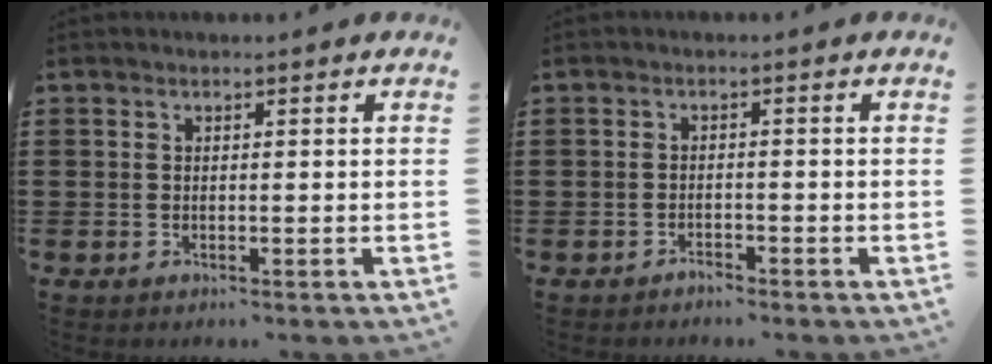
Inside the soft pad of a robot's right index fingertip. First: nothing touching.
{"total": 1.4, "force": [-1.4, 0.1, 0.1], "torque": [-0.008, 0.000, -0.028]}